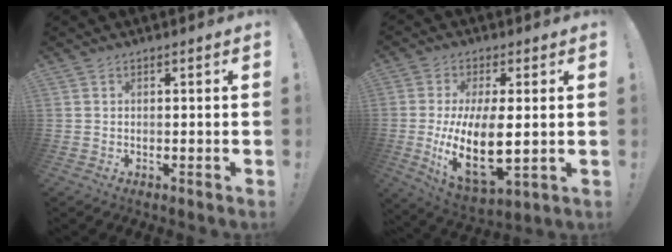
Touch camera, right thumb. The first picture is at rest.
{"total": 16.0, "force": [-0.4, 7.5, 14.1], "torque": [-0.262, -0.018, 0.005]}